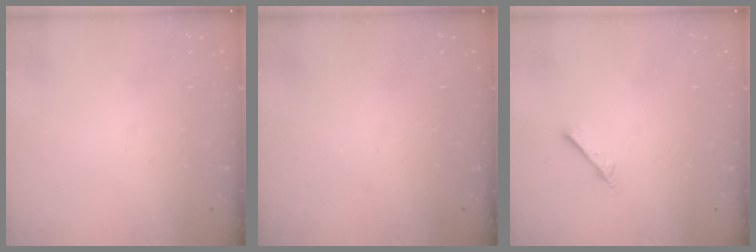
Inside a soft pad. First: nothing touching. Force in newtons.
{"total": 0.0}
{"total": 2.6, "press": 2.6, "slide": 0.3}